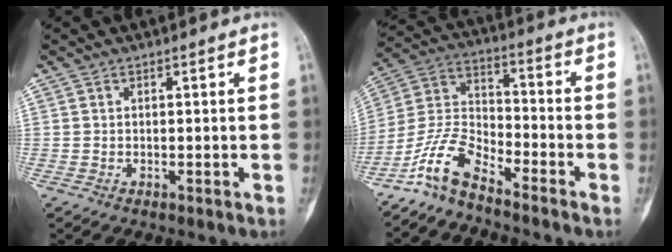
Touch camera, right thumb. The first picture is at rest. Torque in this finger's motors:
{"motor_torque": [0.09, 0.20, 0.92, -0.72, 0.20]}